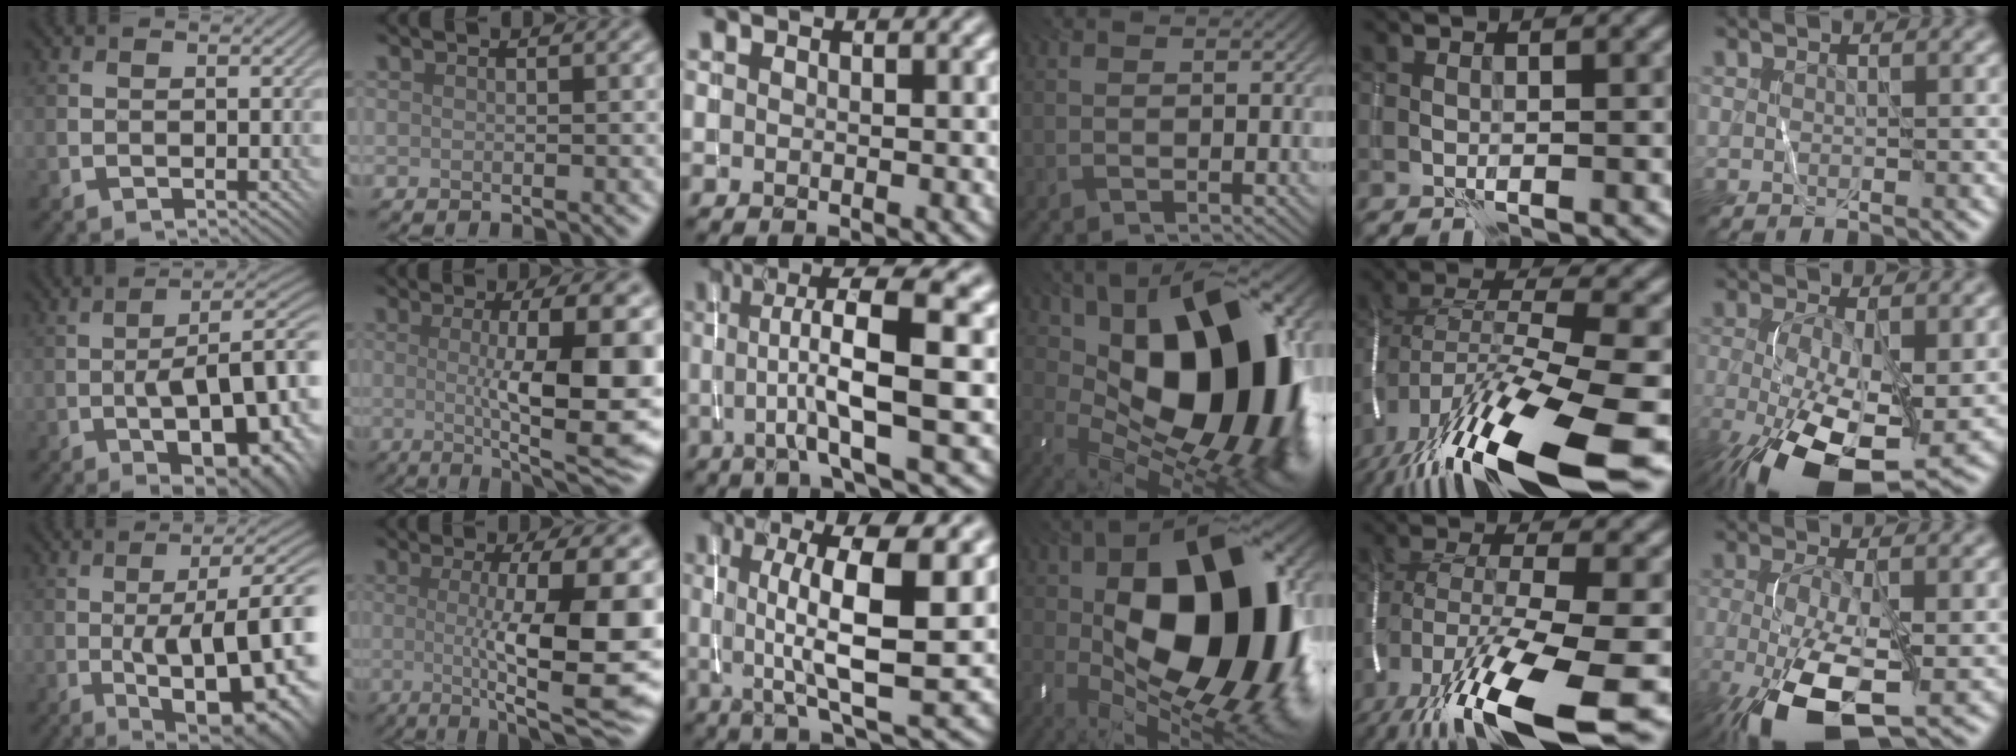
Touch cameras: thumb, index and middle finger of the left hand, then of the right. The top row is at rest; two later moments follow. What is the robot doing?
{"motion": "wrap", "object": "thread"}